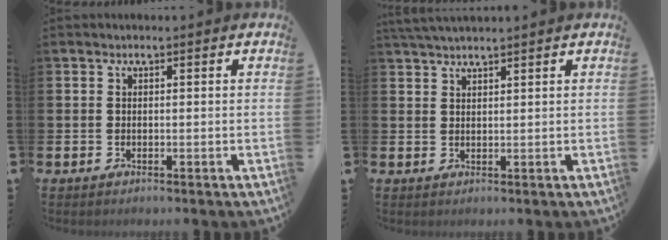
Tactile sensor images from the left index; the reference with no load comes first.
{"total": 2.4, "force": [2.3, -0.1, 0.4], "torque": [-0.018, -0.003, 0.045]}